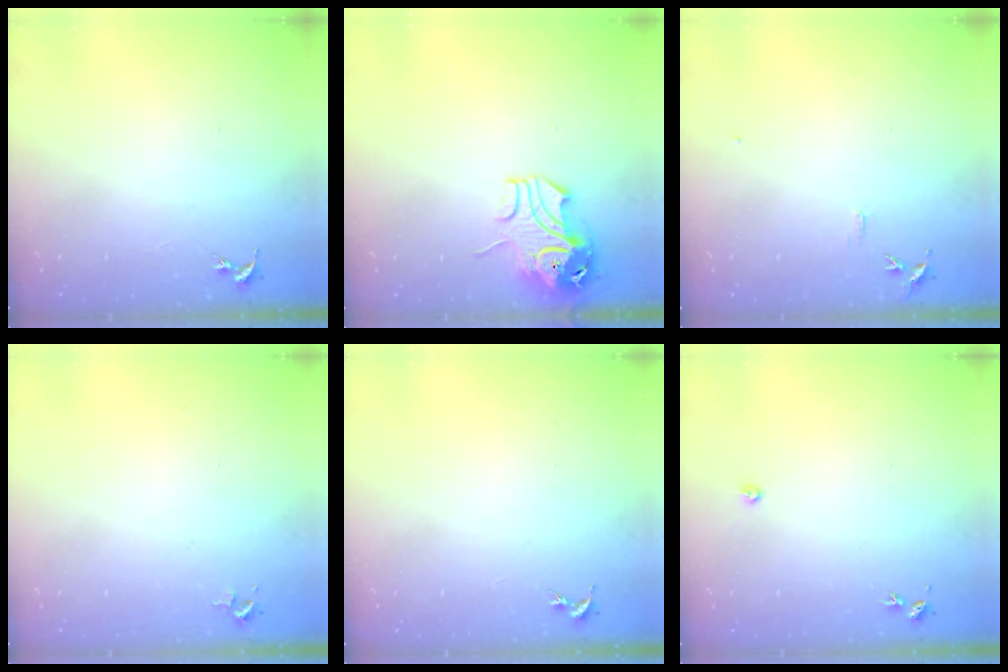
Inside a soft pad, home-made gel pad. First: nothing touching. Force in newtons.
{"total": 9.5, "press": 9.4, "slide": 1.2}
{"total": 5.8, "press": 5.8, "slide": 0.6}
{"total": 2.4, "press": 2.4, "slide": 0.3}
{"total": 0.0}
{"total": 2.2, "press": 2.2, "slide": 0.3}